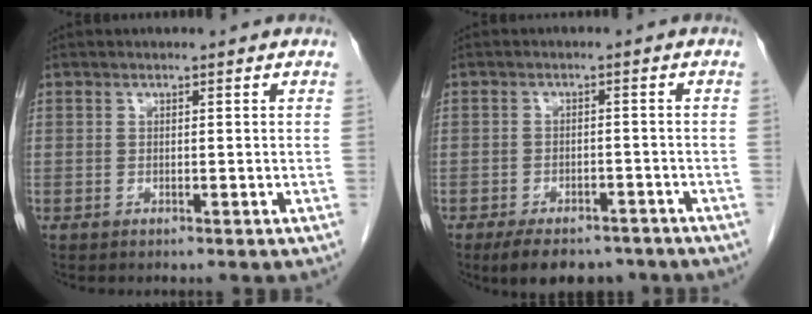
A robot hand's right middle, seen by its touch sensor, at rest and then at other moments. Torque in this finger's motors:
{"motor_torque": [0.75, -0.54, 0.28, 0.08]}